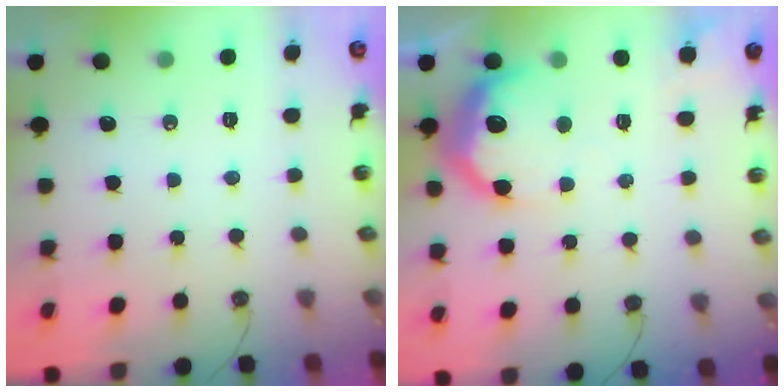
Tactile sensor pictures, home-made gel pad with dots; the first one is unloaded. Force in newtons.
{"total": 15.7, "press": 15.7, "slide": 0.4}